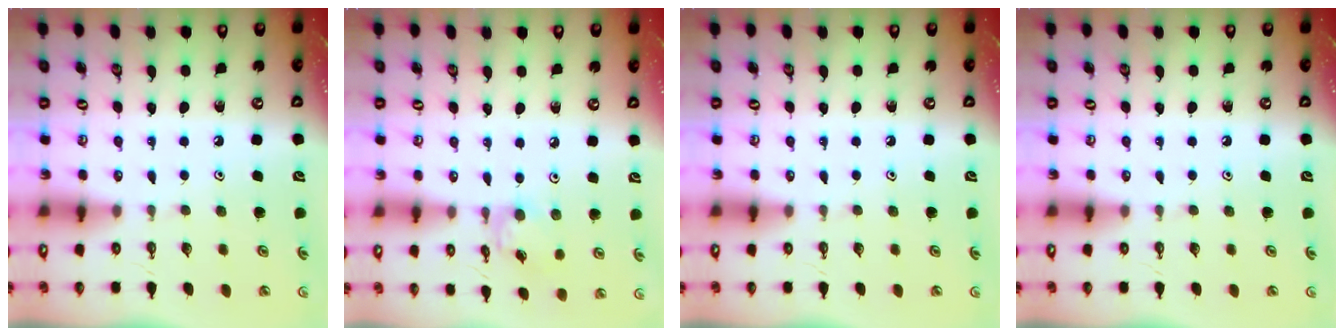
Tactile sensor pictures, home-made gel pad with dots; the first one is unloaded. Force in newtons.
{"total": 6.0, "press": 6.0, "slide": 0.3}
{"total": 0.0}
{"total": 0.0}